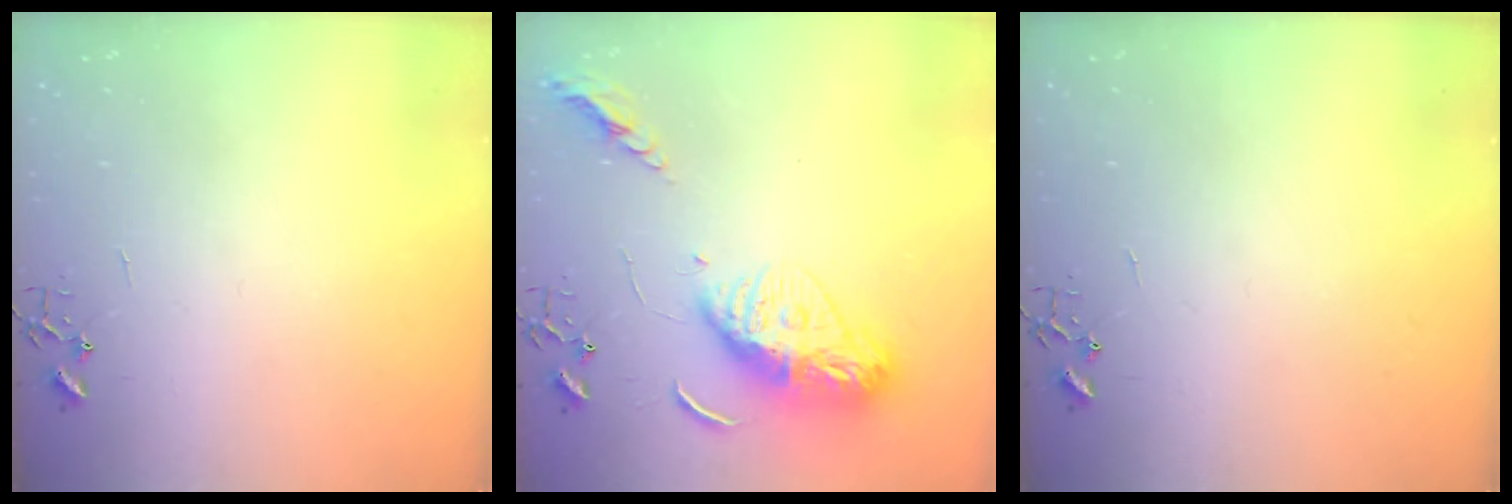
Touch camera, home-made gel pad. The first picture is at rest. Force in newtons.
{"total": 13.5, "press": 13.5, "slide": 1.2}
{"total": 0.0}